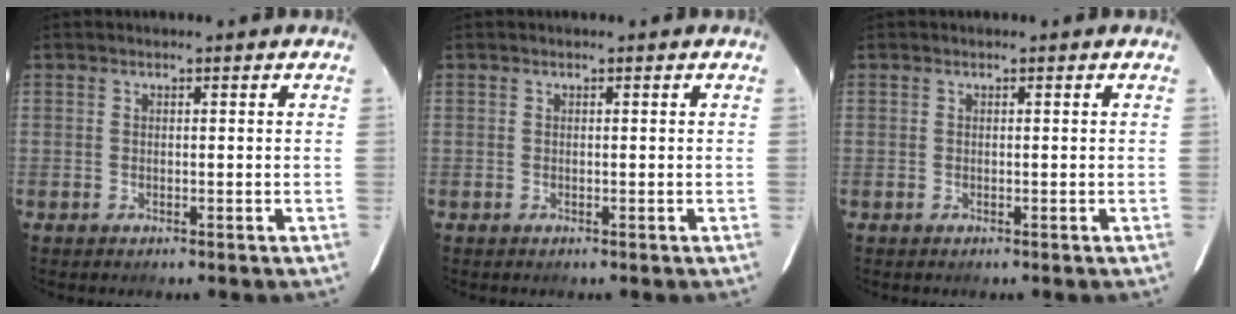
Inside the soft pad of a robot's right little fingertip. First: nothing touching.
{"total": 0.0}
{"total": 0.0}